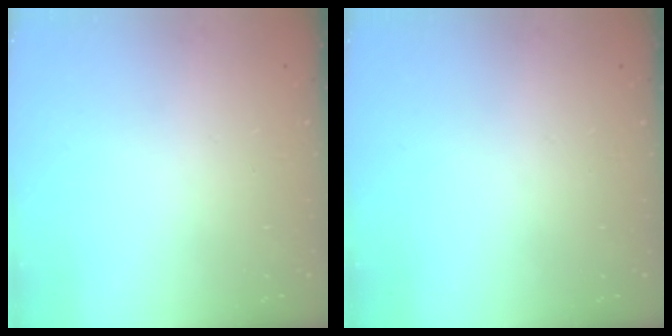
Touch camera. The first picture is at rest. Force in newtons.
{"total": 0.0}